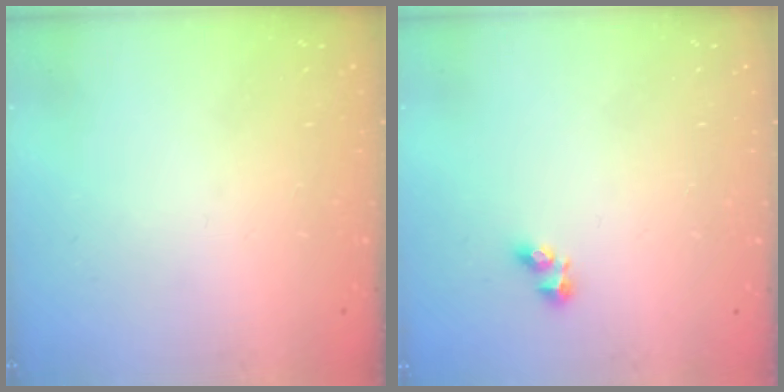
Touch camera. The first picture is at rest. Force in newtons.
{"total": 3.6, "press": 3.4, "slide": 1.3}